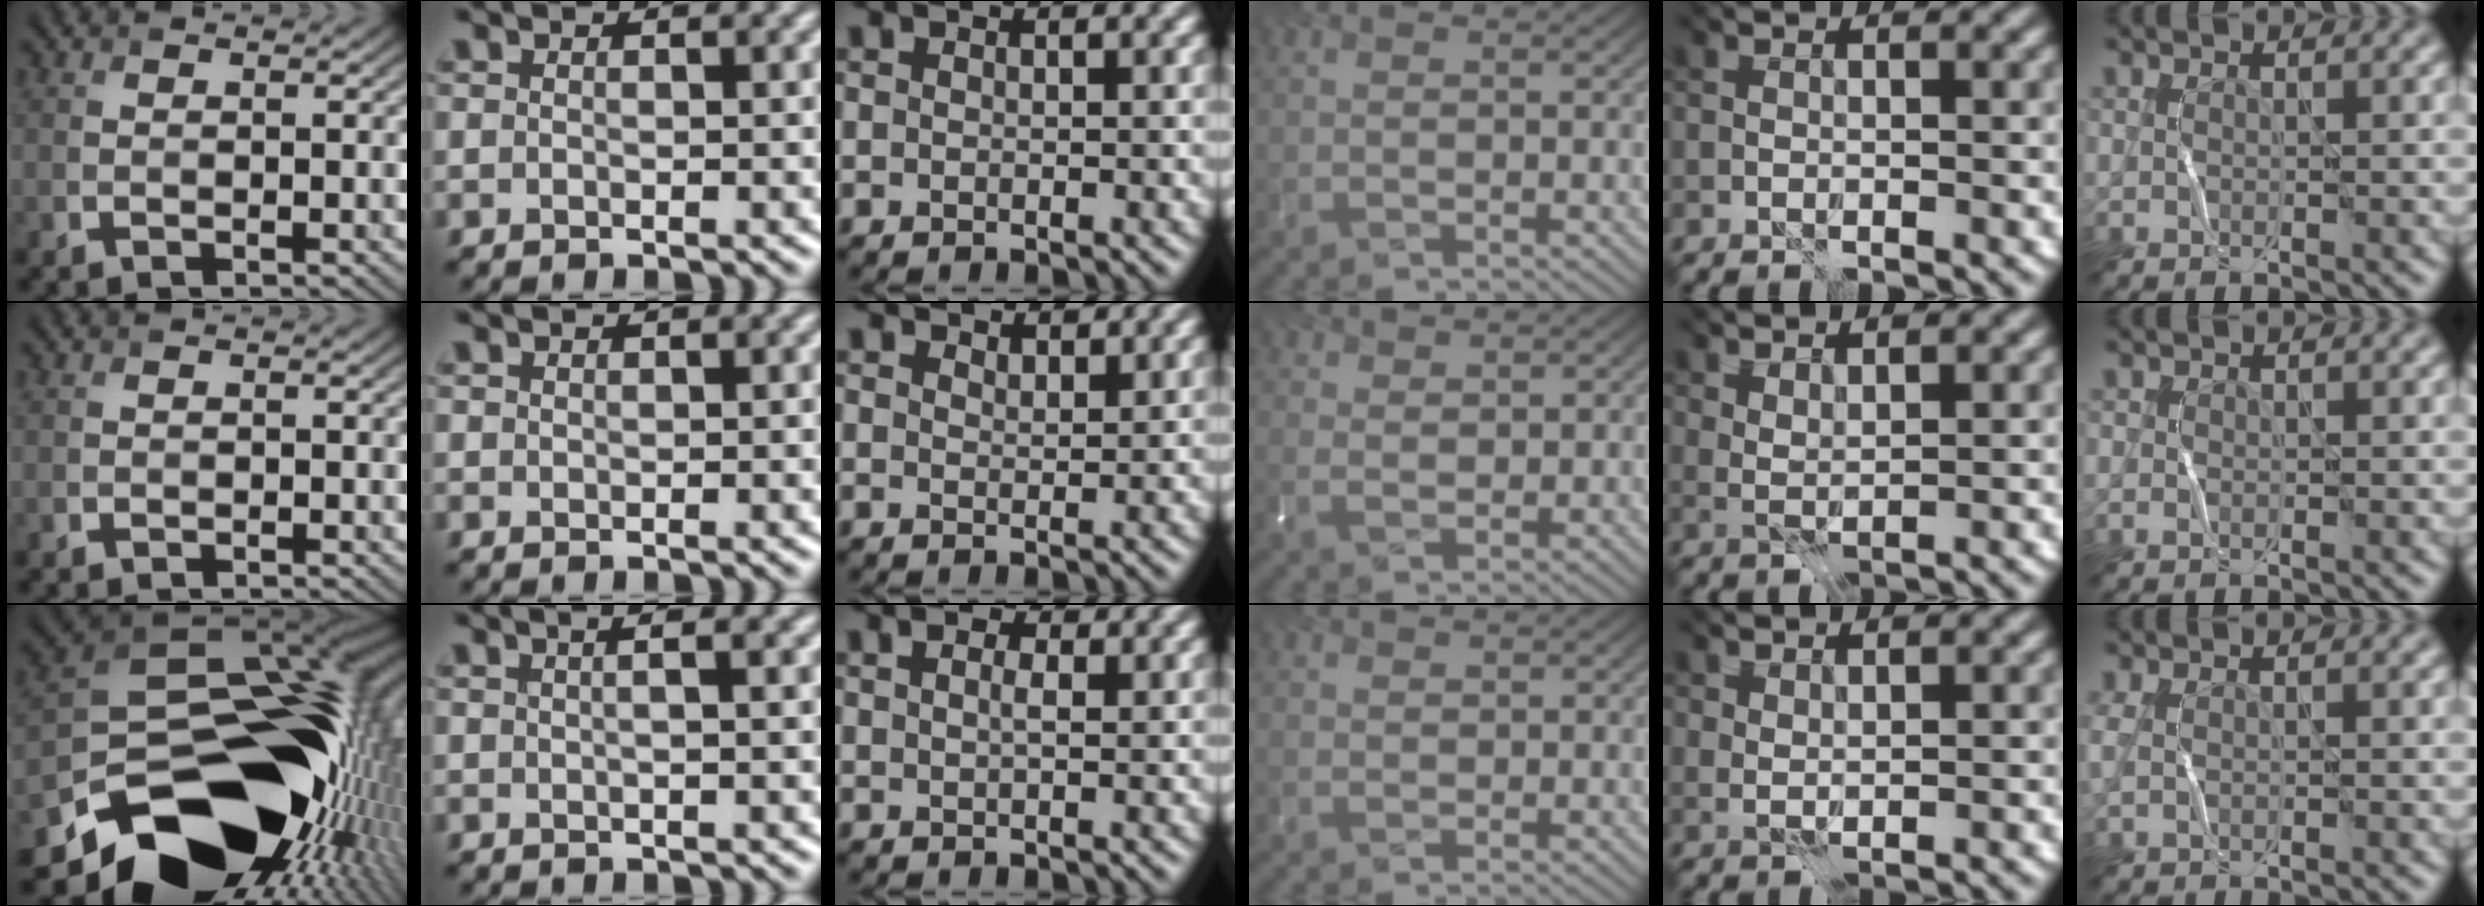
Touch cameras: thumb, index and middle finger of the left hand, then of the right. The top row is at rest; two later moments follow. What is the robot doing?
{"motion": "wrap", "object": "wrapping paper"}